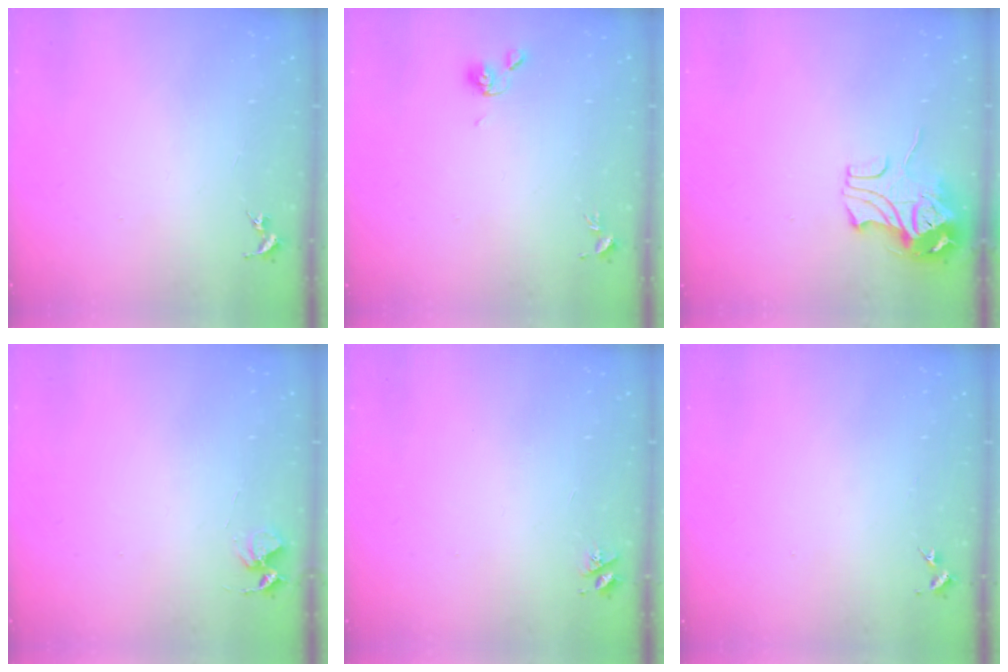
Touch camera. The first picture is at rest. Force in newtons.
{"total": 6.1, "press": 6.0, "slide": 1.2}
{"total": 10.6, "press": 10.5, "slide": 1.6}
{"total": 5.1, "press": 5.0, "slide": 0.4}
{"total": 3.8, "press": 3.8, "slide": 0.5}
{"total": 2.7, "press": 2.7, "slide": 0.3}